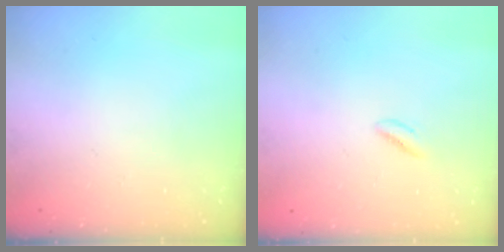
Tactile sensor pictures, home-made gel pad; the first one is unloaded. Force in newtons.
{"total": 1.8, "press": 1.6, "slide": 0.9}